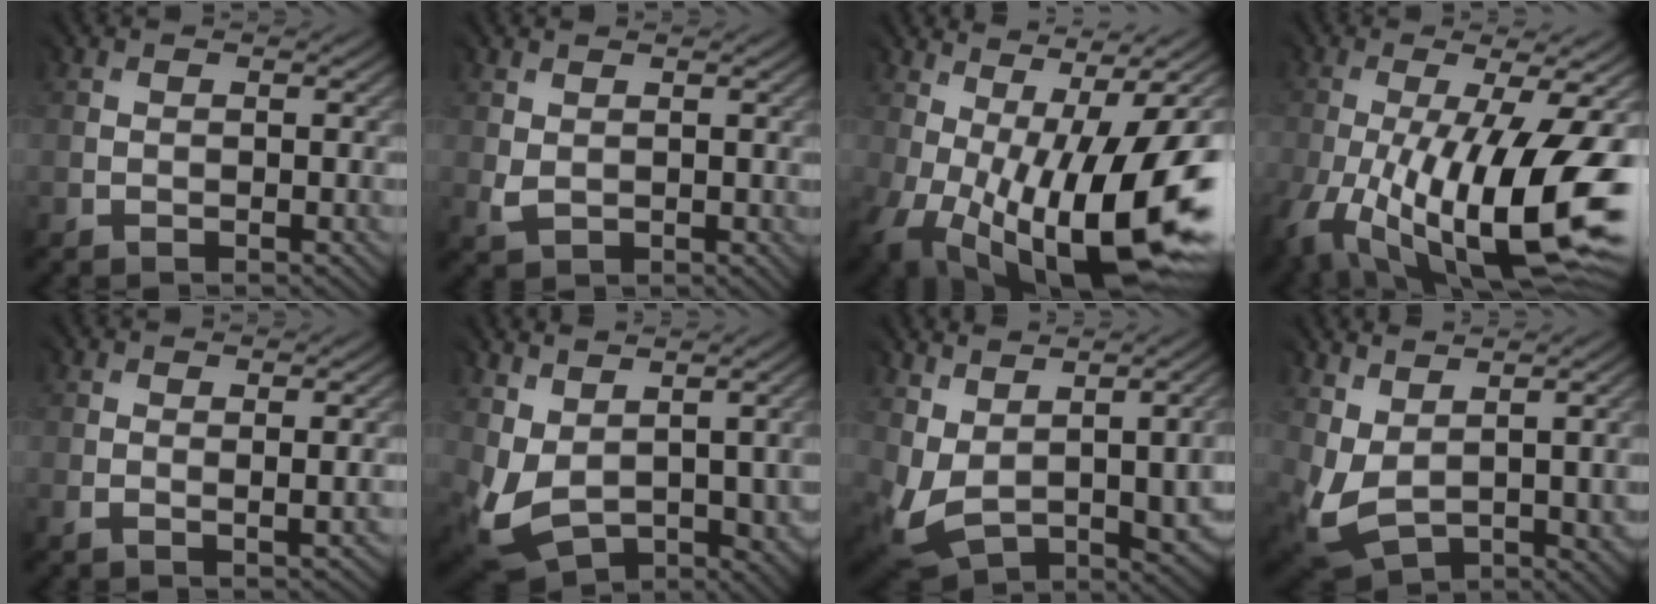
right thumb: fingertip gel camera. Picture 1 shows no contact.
{"total": 2.2, "force": [0.7, 1.8, 0.8], "torque": [-0.028, -0.009, 0.017]}
{"total": 15.5, "force": [-3.7, 6.3, 13.7], "torque": [-0.219, -0.046, -0.038]}
{"total": 16.5, "force": [-5.7, 5.0, 14.7], "torque": [-0.235, -0.043, -0.086]}
{"total": 0.9, "force": [0.6, -0.2, 0.6], "torque": [-0.023, -0.001, 0.010]}
{"total": 9.5, "force": [2.1, 6.3, 6.7], "torque": [-0.161, -0.031, 0.069]}
{"total": 5.9, "force": [2.3, 3.0, 4.5], "torque": [-0.133, -0.018, 0.062]}
{"total": 7.5, "force": [3.1, 4.5, 5.1], "torque": [-0.141, -0.018, 0.075]}